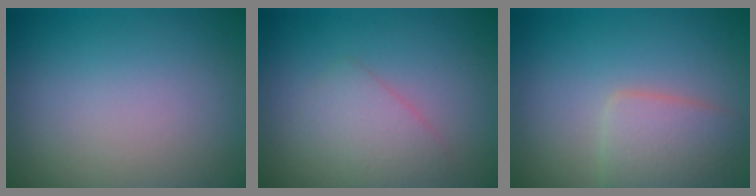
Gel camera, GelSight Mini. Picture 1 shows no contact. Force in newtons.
{"total": 2.2, "press": 2.2, "slide": 0.1}
{"total": 3.1, "press": 3.1, "slide": 0.2}